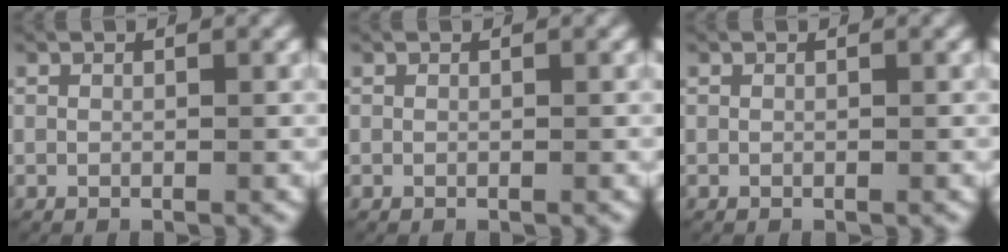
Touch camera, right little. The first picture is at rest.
{"total": 0.0}
{"total": 0.0}